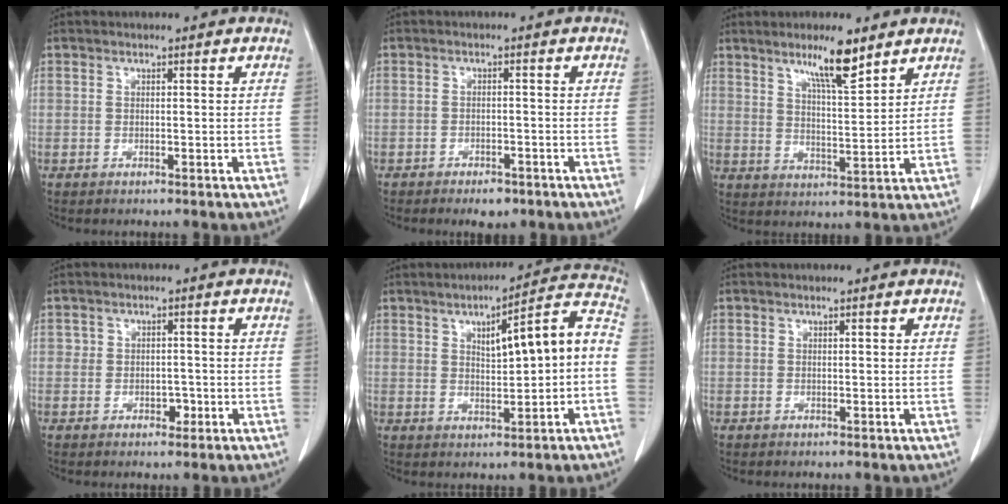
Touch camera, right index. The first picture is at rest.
{"total": 3.4, "force": [-2.4, 1.6, 1.9], "torque": [-0.027, 0.000, -0.028]}
{"total": 8.0, "force": [5.6, 0.9, 5.7], "torque": [-0.099, -0.005, 0.098]}
{"total": 2.4, "force": [-0.6, 1.9, 1.2], "torque": [-0.008, 0.005, -0.006]}
{"total": 11.2, "force": [0.5, 2.0, 11.0], "torque": [-0.150, 0.036, 0.011]}
{"total": 0.0}